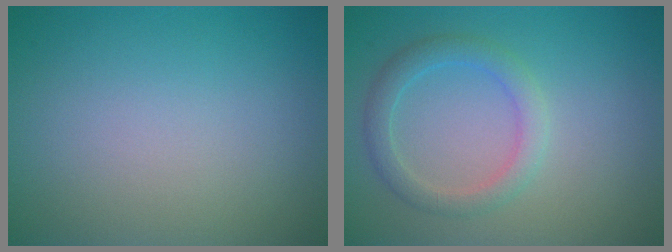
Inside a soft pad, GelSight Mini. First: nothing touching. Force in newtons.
{"total": 2.7, "press": 2.7, "slide": 0.0}